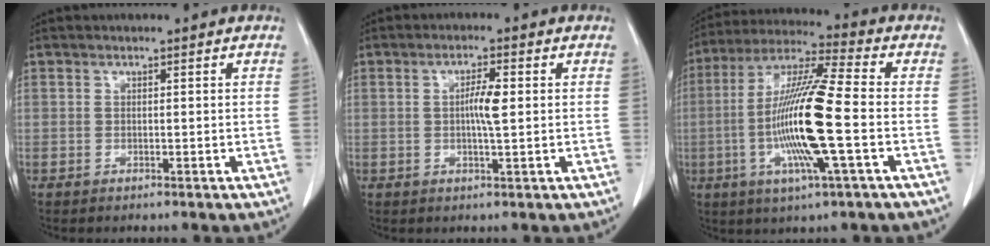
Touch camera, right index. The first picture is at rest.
{"total": 3.7, "force": [0.3, 0.3, 3.7], "torque": [-0.067, -0.001, 0.004]}
{"total": 16.4, "force": [-3.0, 0.3, 16.1], "torque": [-0.323, -0.008, -0.065]}